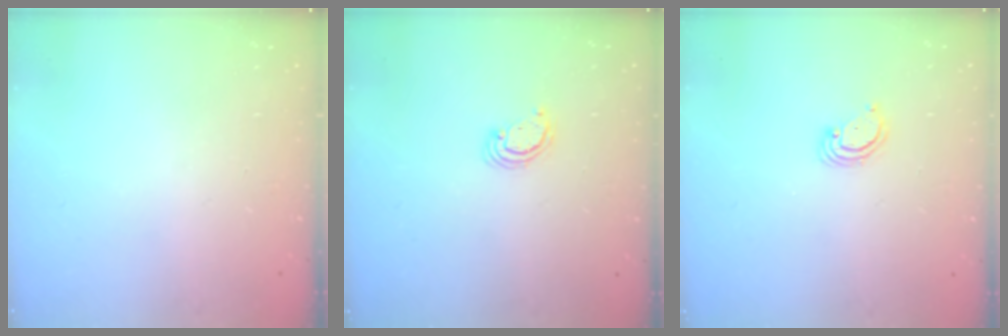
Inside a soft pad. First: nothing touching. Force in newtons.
{"total": 2.6, "press": 2.5, "slide": 0.2}
{"total": 2.8, "press": 2.8, "slide": 0.3}